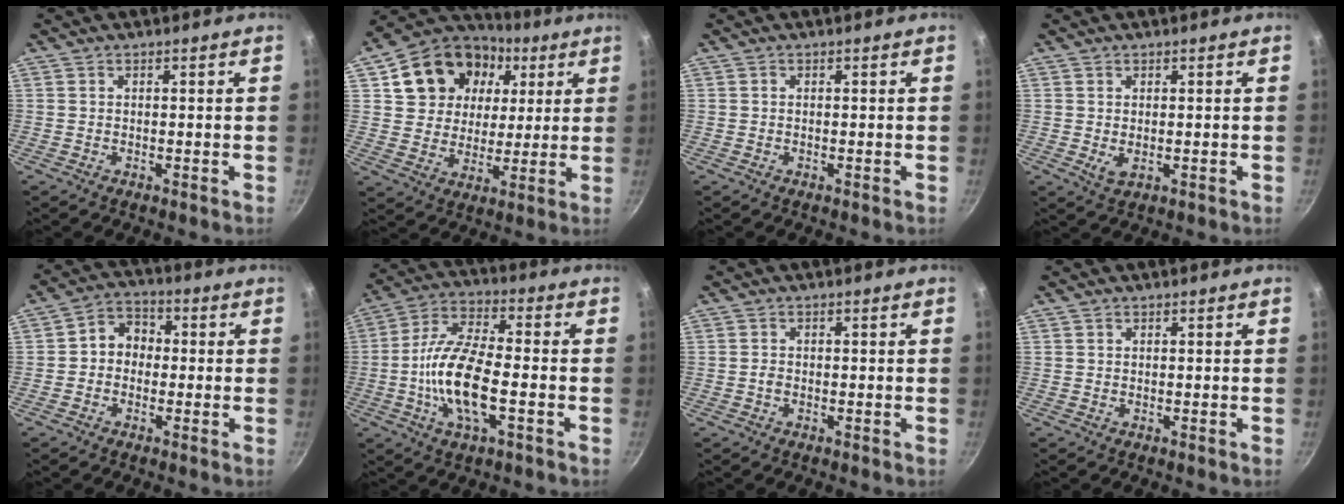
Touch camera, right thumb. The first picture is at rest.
{"total": 18.4, "force": [6.3, 14.8, 9.0], "torque": [-0.148, 0.015, 0.104]}
{"total": 0.0}
{"total": 2.2, "force": [0.0, 1.3, 1.8], "torque": [-0.031, -0.008, 0.005]}
{"total": 6.0, "force": [-0.3, 5.1, 3.3], "torque": [-0.021, 0.019, -0.022]}
{"total": 14.5, "force": [-3.2, 5.6, 13.0], "torque": [-0.248, 0.026, -0.073]}
{"total": 0.9, "force": [-0.4, 0.7, 0.5], "torque": [-0.012, 0.003, -0.008]}
{"total": 0.0}